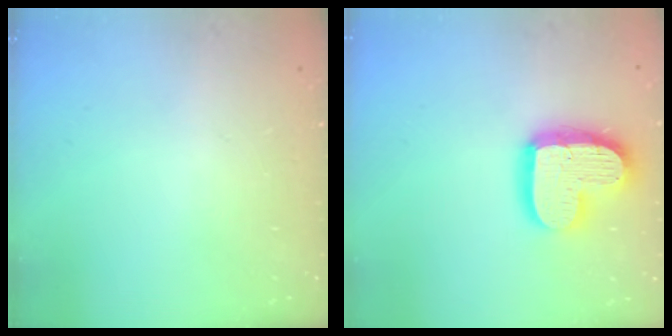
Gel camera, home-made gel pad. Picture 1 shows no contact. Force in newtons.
{"total": 17.1, "press": 17.0, "slide": 1.5}